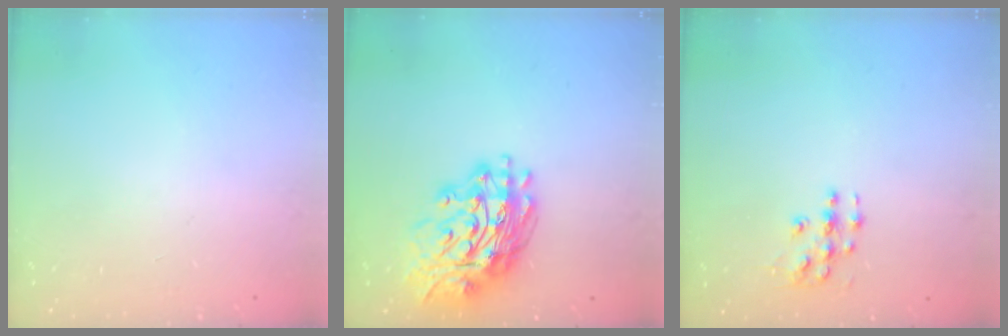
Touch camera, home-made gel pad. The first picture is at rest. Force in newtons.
{"total": 17.2, "press": 17.1, "slide": 1.9}
{"total": 6.1, "press": 6.1, "slide": 0.4}